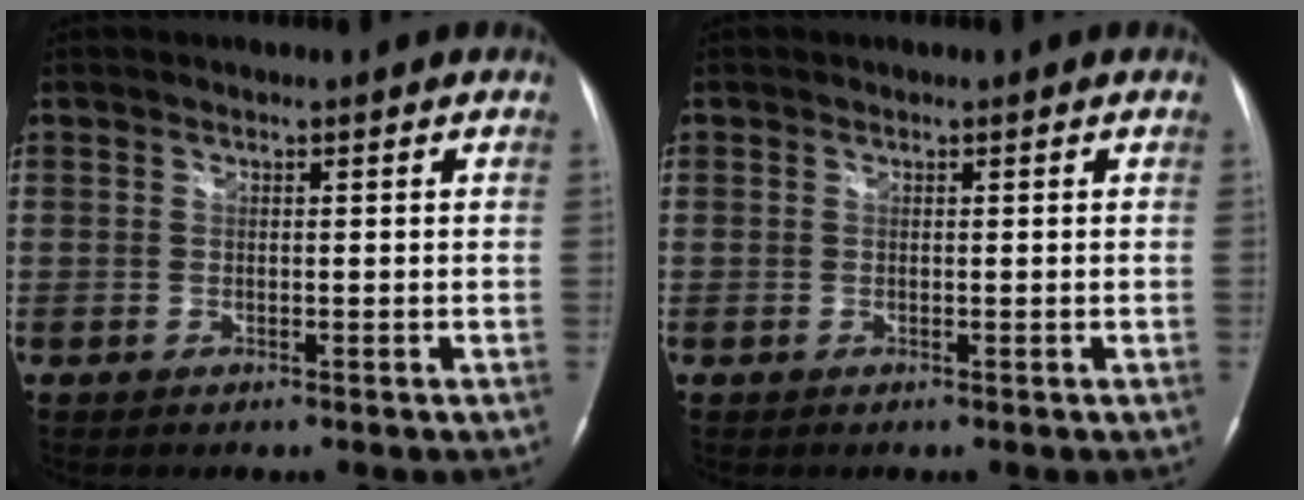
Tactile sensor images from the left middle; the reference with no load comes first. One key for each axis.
{"total": 0.0}